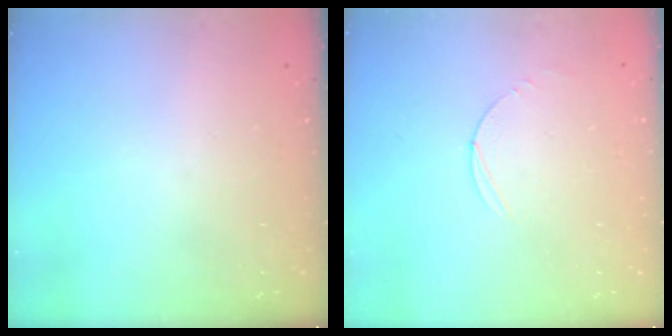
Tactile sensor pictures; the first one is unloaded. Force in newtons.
{"total": 3.0, "press": 3.0, "slide": 0.3}